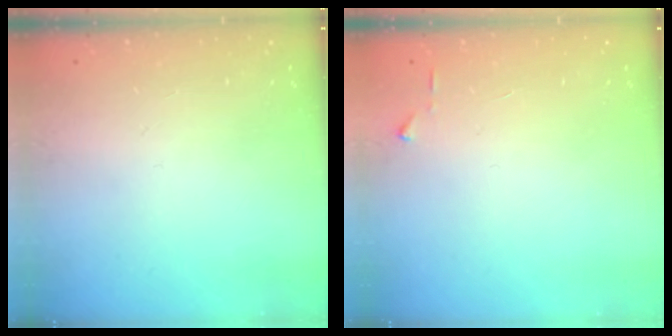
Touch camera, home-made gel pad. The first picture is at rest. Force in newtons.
{"total": 3.0, "press": 2.9, "slide": 0.4}